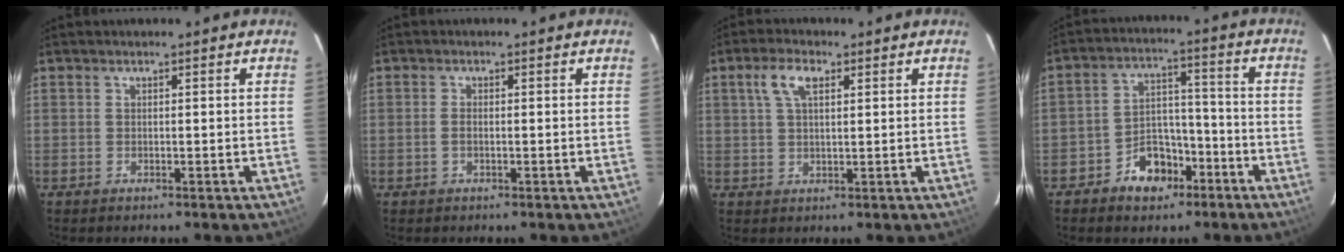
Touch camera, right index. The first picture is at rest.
{"total": 1.0, "force": [-0.3, 0.5, 0.7], "torque": [-0.014, 0.004, -0.006]}
{"total": 4.9, "force": [2.0, 2.3, 3.9], "torque": [-0.076, 0.013, 0.038]}
{"total": 8.6, "force": [-5.6, 5.5, 3.5], "torque": [-0.066, 0.029, -0.081]}